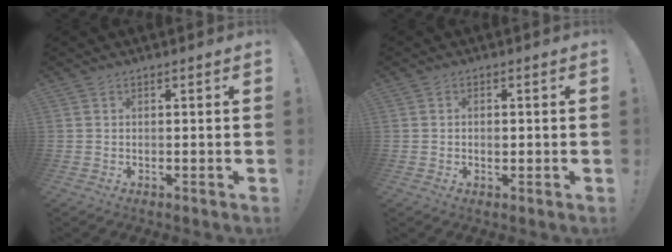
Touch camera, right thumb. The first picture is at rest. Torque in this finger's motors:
{"motor_torque": [-0.23, 0.06, 0.20, 0.10, -0.08]}